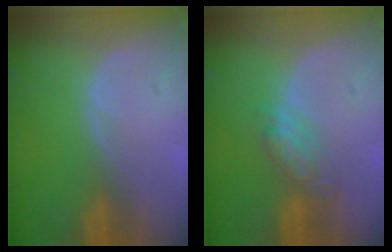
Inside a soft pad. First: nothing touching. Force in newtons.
{"total": 5.4, "press": 4.6, "slide": 2.8}